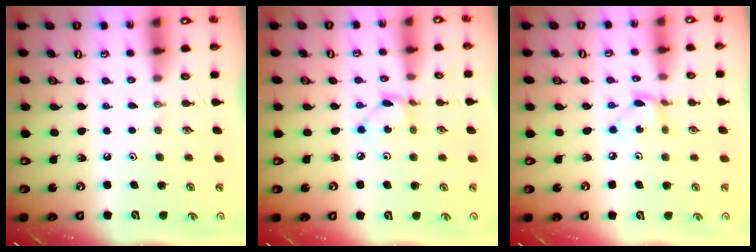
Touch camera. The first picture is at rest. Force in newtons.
{"total": 2.6, "press": 2.6, "slide": 0.2}
{"total": 2.8, "press": 2.8, "slide": 0.1}